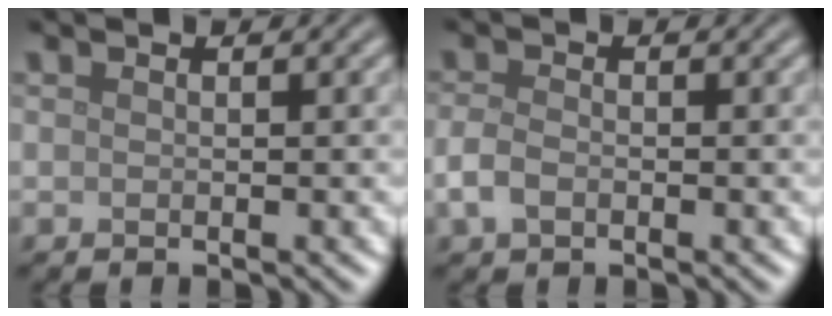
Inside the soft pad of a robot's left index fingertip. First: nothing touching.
{"total": 2.0, "force": [-0.8, 1.3, 1.3], "torque": [-0.029, 0.000, -0.020]}